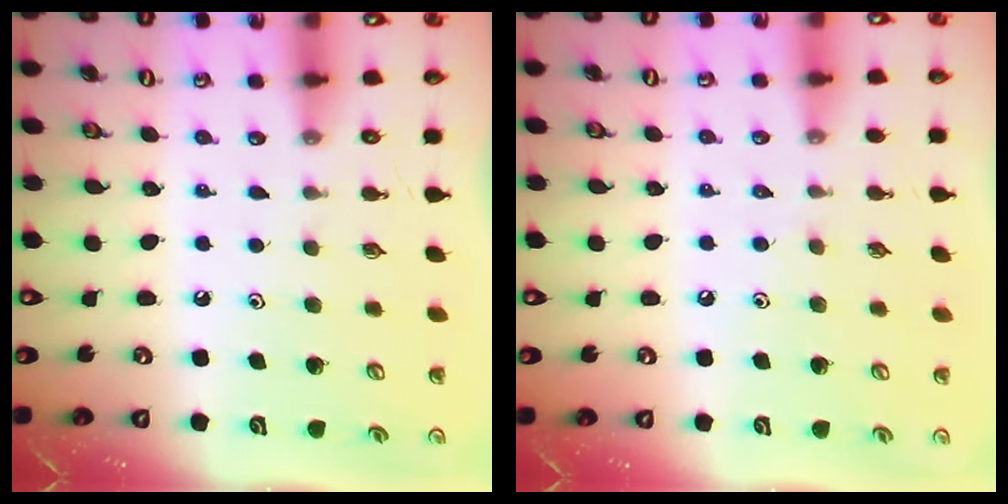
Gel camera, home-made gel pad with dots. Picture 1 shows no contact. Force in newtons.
{"total": 2.4, "press": 2.4, "slide": 0.5}